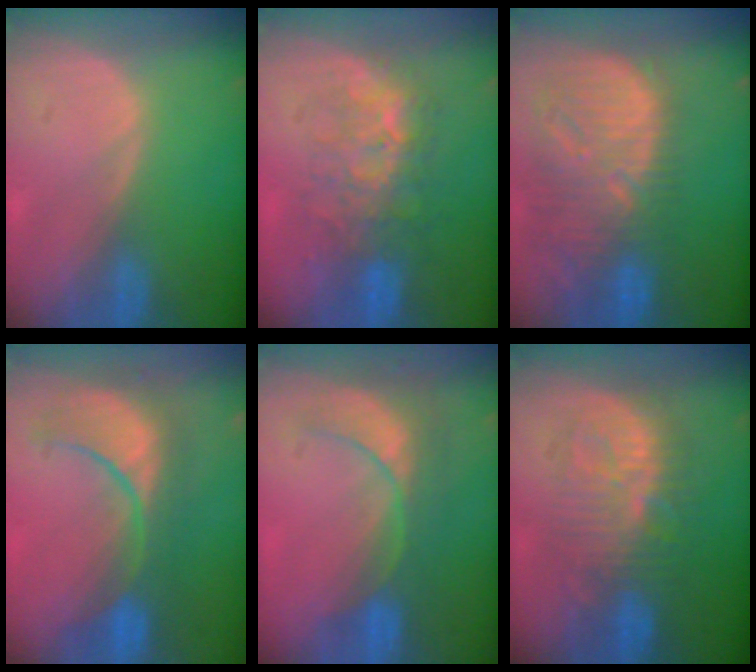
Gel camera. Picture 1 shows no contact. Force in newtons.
{"total": 8.2, "press": 8.0, "slide": 1.8}
{"total": 13.4, "press": 11.5, "slide": 7.0}
{"total": 9.6, "press": 9.5, "slide": 1.7}
{"total": 9.1, "press": 7.8, "slide": 4.7}
{"total": 9.4, "press": 9.3, "slide": 1.4}